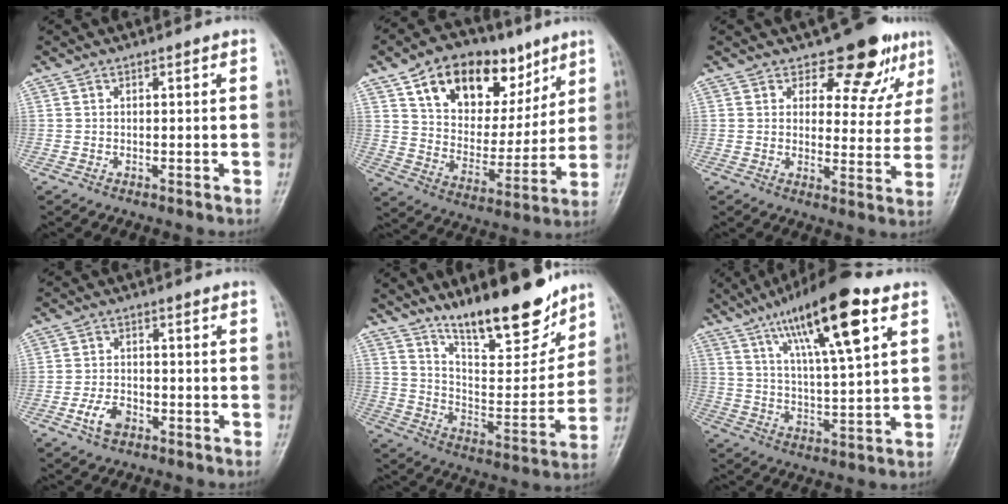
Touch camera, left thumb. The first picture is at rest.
{"total": 21.1, "force": [11.0, 13.0, 12.5], "torque": [-0.147, -0.029, 0.184]}
{"total": 10.5, "force": [8.0, 5.6, 4.0], "torque": [-0.005, -0.056, 0.092]}
{"total": 4.6, "force": [-2.3, 2.8, 2.8], "torque": [-0.049, 0.014, -0.044]}
{"total": 18.2, "force": [13.6, 5.4, 10.8], "torque": [-0.122, -0.092, 0.228]}
{"total": 18.3, "force": [9.2, 4.1, 15.3], "torque": [-0.242, -0.020, 0.157]}